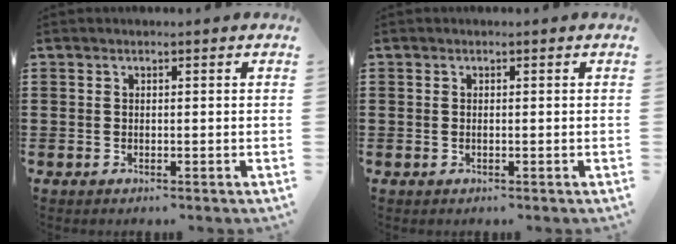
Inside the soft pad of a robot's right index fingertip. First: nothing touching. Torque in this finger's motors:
{"motor_torque": [1.00, 1.14, -0.01, -0.02]}